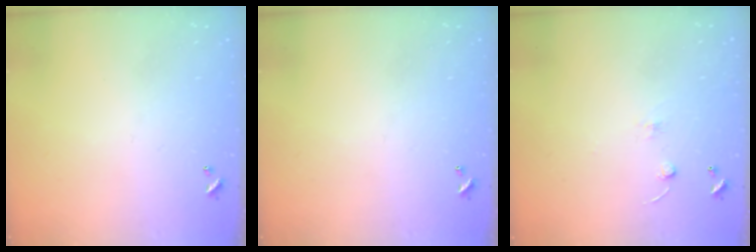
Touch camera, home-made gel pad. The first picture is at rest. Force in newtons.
{"total": 0.0}
{"total": 2.5, "press": 2.4, "slide": 0.8}